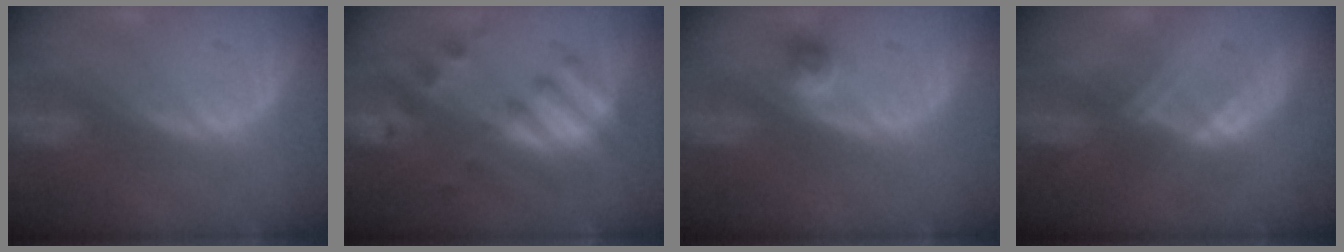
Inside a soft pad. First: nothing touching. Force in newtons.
{"total": 7.8, "press": 7.7, "slide": 1.7}
{"total": 2.4, "press": 2.0, "slide": 1.2}
{"total": 2.3, "press": 2.3, "slide": 0.2}